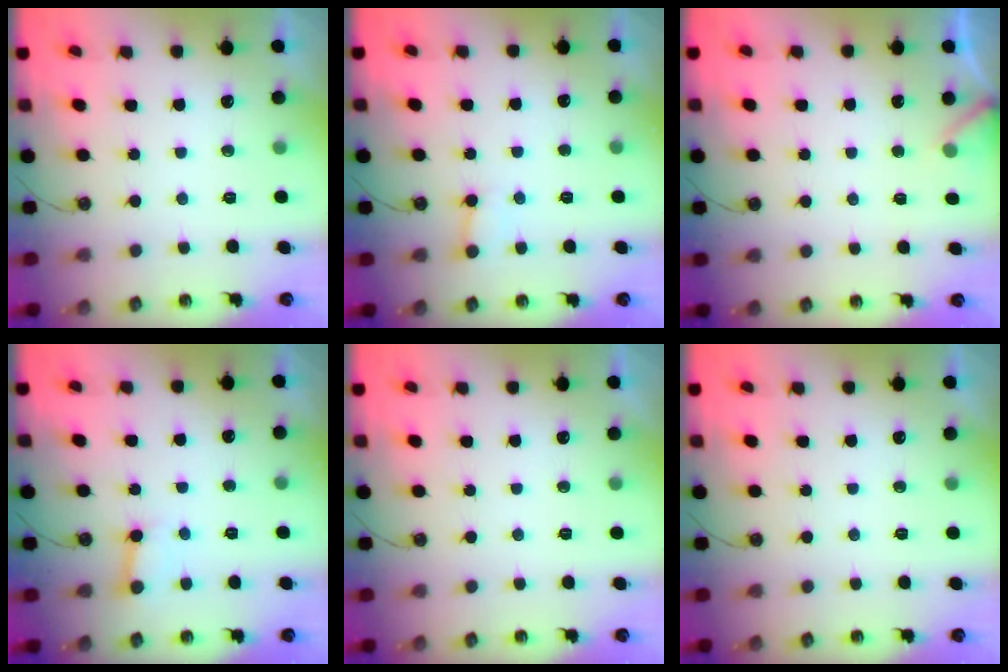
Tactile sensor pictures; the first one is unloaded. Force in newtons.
{"total": 5.3, "press": 5.3, "slide": 0.3}
{"total": 4.0, "press": 4.0, "slide": 0.3}
{"total": 3.5, "press": 3.5, "slide": 0.3}
{"total": 0.0}
{"total": 0.0}